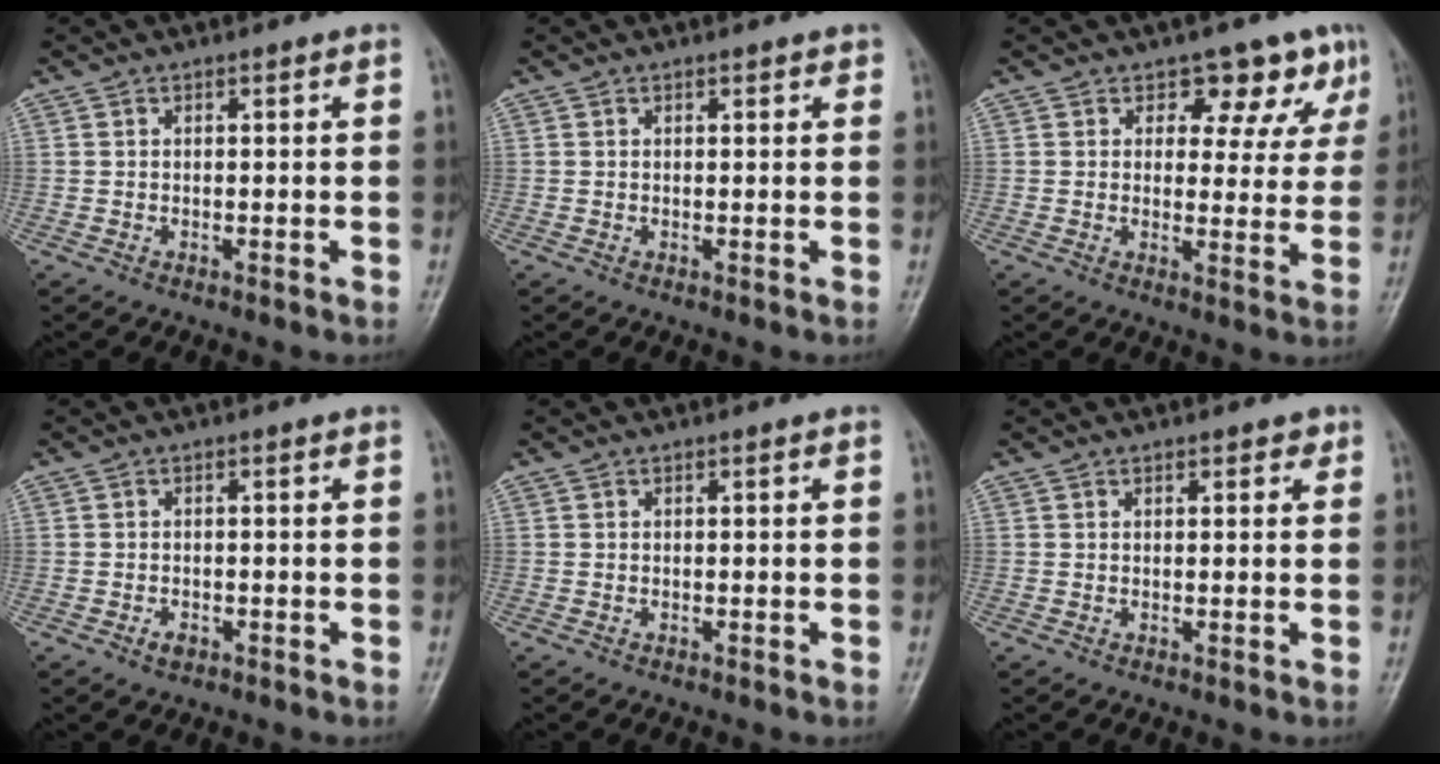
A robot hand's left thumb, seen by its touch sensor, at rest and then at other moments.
{"total": 1.0, "force": [0.7, 0.5, 0.5], "torque": [-0.004, -0.003, 0.006]}
{"total": 8.2, "force": [5.3, 5.1, 3.5], "torque": [-0.003, -0.030, 0.056]}
{"total": 1.5, "force": [-0.7, 1.0, 0.9], "torque": [-0.013, 0.001, -0.011]}
{"total": 0.0}
{"total": 1.6, "force": [1.1, 0.9, 0.8], "torque": [0.001, -0.003, 0.009]}